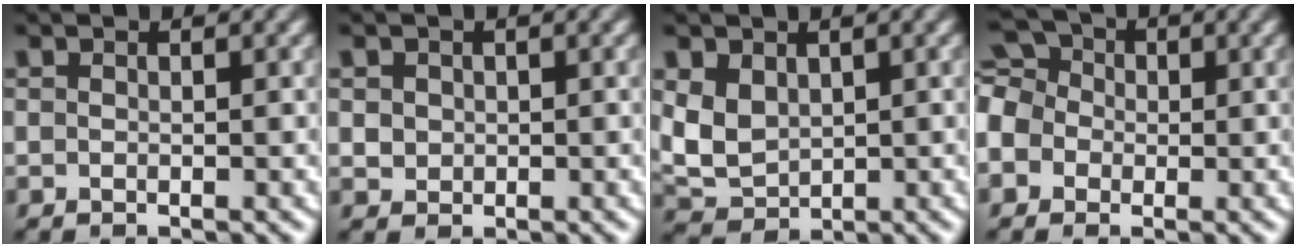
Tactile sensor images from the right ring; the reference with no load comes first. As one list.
[{"total": 1.9, "force": [0.2, 1.8, 0.4], "torque": [-0.021, -0.013, 0.016]}, {"total": 6.2, "force": [-0.2, 5.5, 2.7], "torque": [-0.093, -0.033, 0.015]}, {"total": 8.3, "force": [0.6, 7.5, 3.7], "torque": [-0.082, -0.002, -0.002]}]